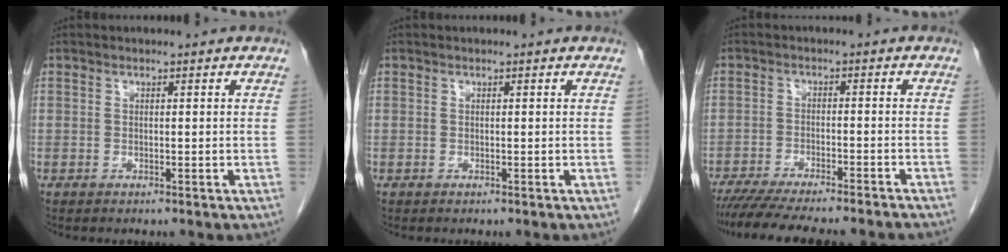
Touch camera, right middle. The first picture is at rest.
{"total": 0.0}
{"total": 16.5, "force": [-14.7, 1.2, 7.4], "torque": [-0.117, -0.030, -0.204]}